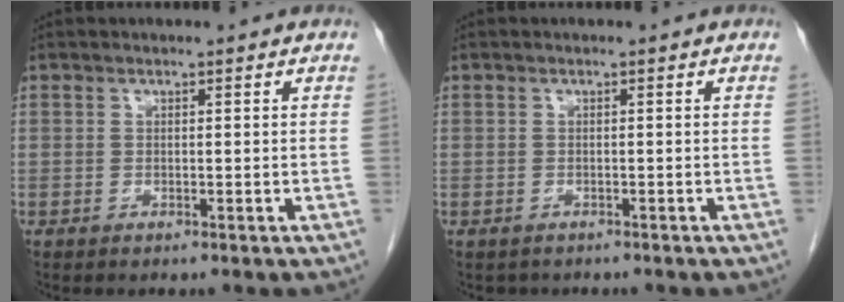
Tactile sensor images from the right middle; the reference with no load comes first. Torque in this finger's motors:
{"motor_torque": [-0.16, -0.24, 0.01, -0.01]}